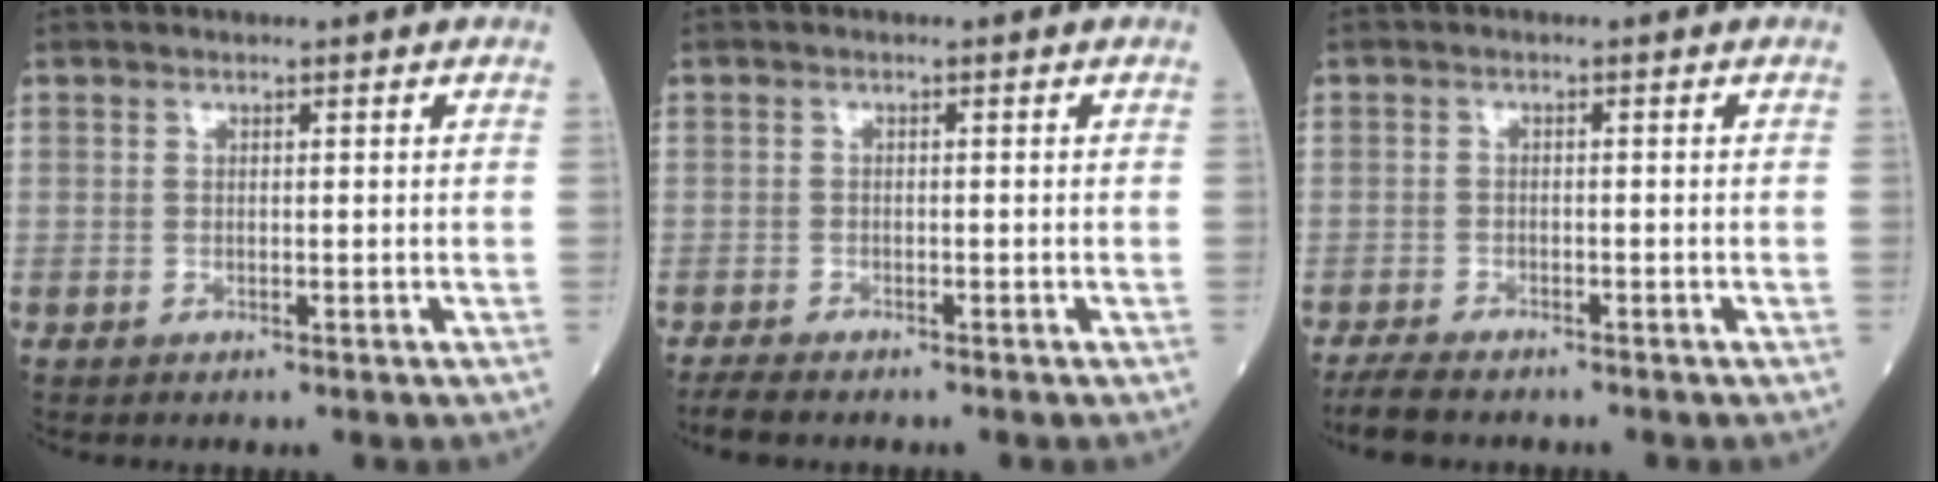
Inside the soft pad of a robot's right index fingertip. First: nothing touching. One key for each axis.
{"total": 2.8, "fx": -2.4, "fy": 0.6, "fz": 1.3, "tx": -0.028, "ty": -0.009, "tz": -0.037}
{"total": 4.4, "fx": -3.9, "fy": 1.0, "fz": 1.9, "tx": -0.038, "ty": -0.013, "tz": -0.064}